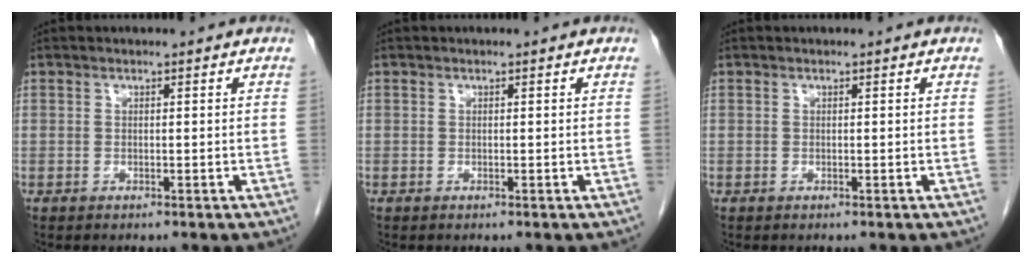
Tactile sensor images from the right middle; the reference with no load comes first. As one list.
[{"total": 0.0}, {"total": 0.0}]